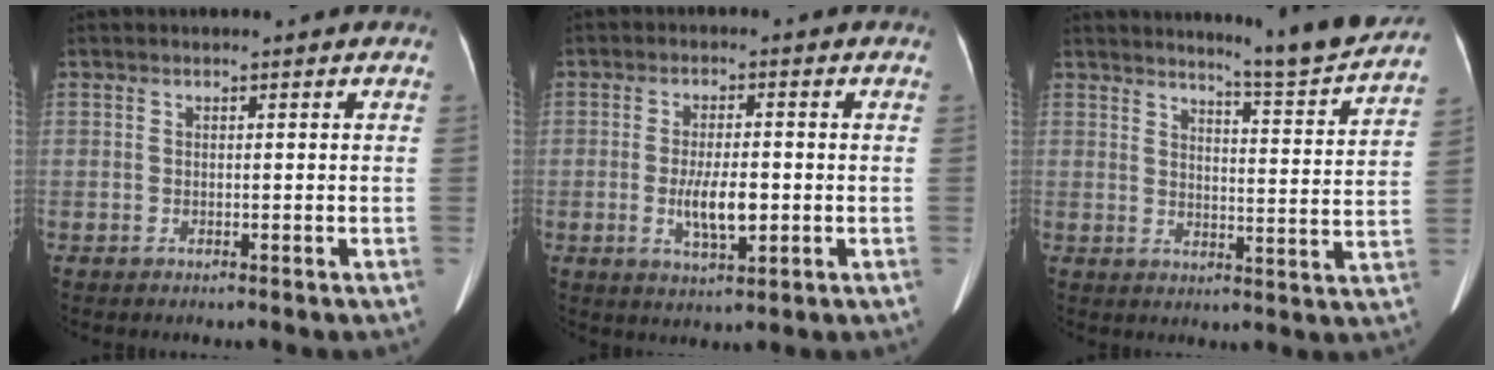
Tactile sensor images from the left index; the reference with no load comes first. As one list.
[{"total": 5.9, "force": [-1.1, 1.7, 5.6], "torque": [-0.107, -0.007, -0.016]}, {"total": 14.9, "force": [14.1, -1.3, 4.7], "torque": [-0.068, -0.071, 0.176]}]